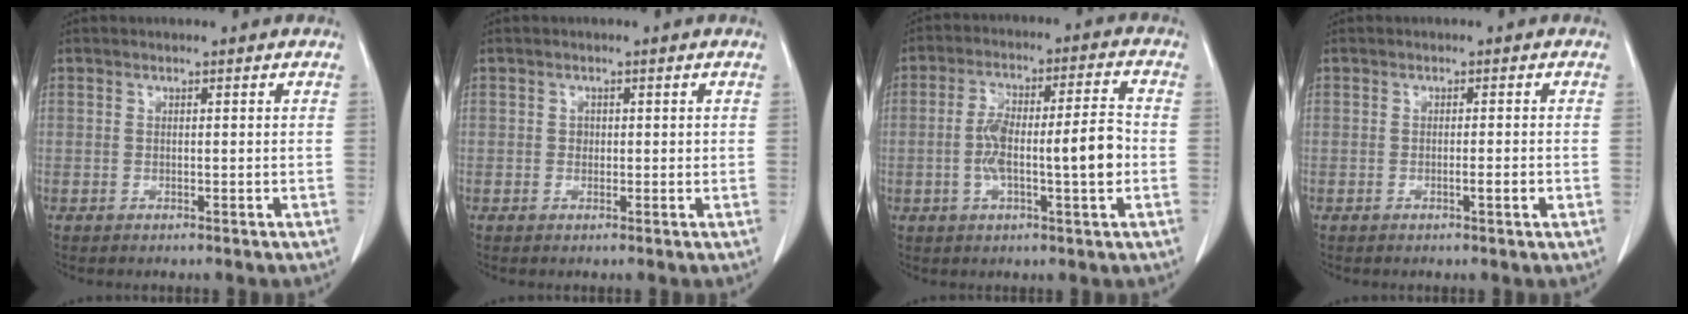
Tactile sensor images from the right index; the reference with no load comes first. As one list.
[{"total": 1.0, "force": [0.1, 0.9, 0.5], "torque": [-0.005, 0.002, 0.001]}, {"total": 10.8, "force": [-1.7, 1.7, 10.5], "torque": [-0.183, 0.022, -0.028]}, {"total": 1.7, "force": [-0.6, -0.1, 1.6], "torque": [-0.024, -0.003, -0.010]}]